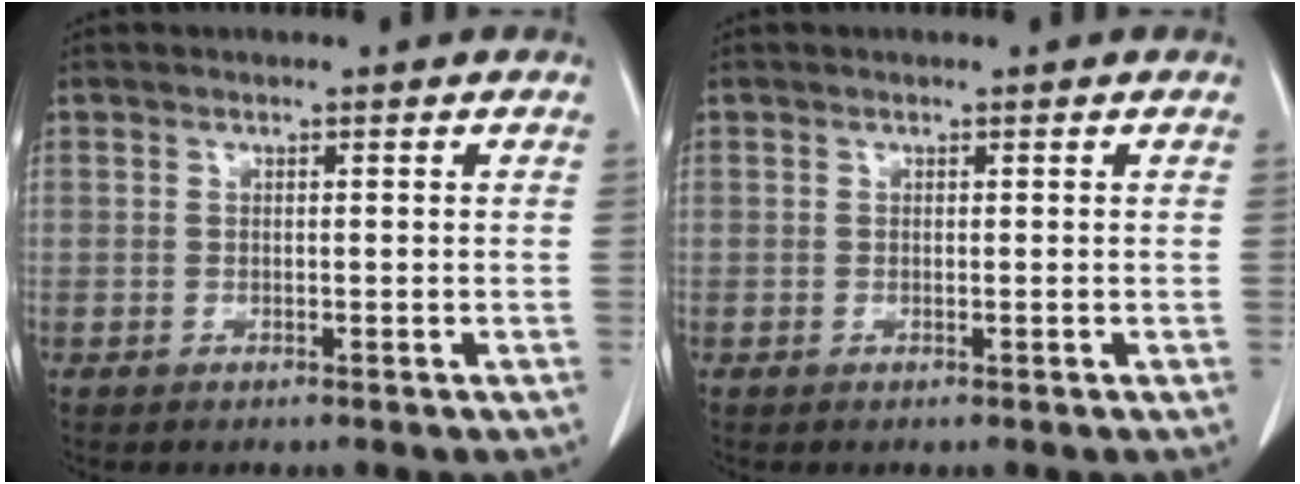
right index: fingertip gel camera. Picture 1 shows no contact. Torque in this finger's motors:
{"motor_torque": [0.00, 0.00, 0.00, 0.00]}